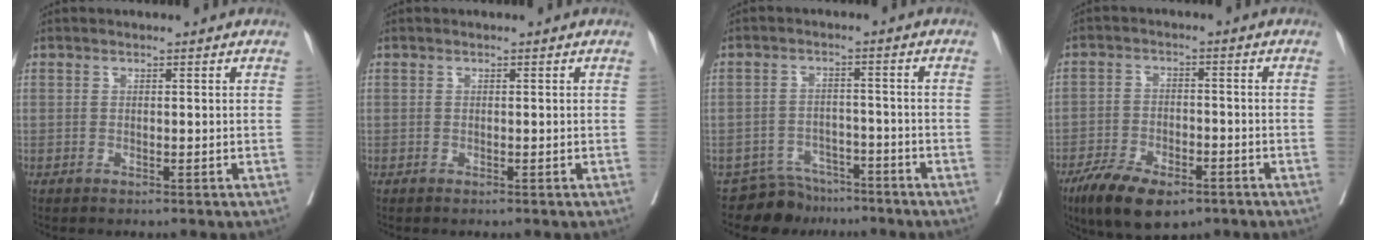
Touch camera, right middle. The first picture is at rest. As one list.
[{"total": 0.0}, {"total": 5.7, "force": [-5.0, 2.5, -0.7], "torque": [0.014, 0.012, -0.081]}, {"total": 10.1, "force": [-6.8, 4.1, 6.3], "torque": [-0.110, -0.011, -0.115]}]